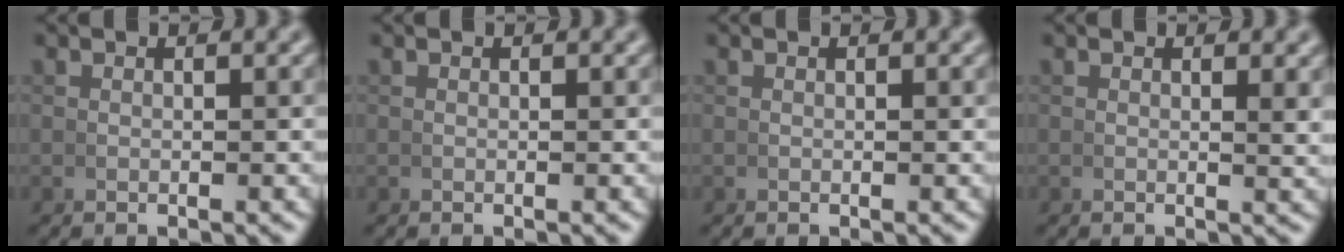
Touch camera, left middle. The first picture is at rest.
{"total": 0.0}
{"total": 0.0}
{"total": 0.8, "force": [0.6, -0.1, 0.6], "torque": [-0.011, -0.002, 0.010]}